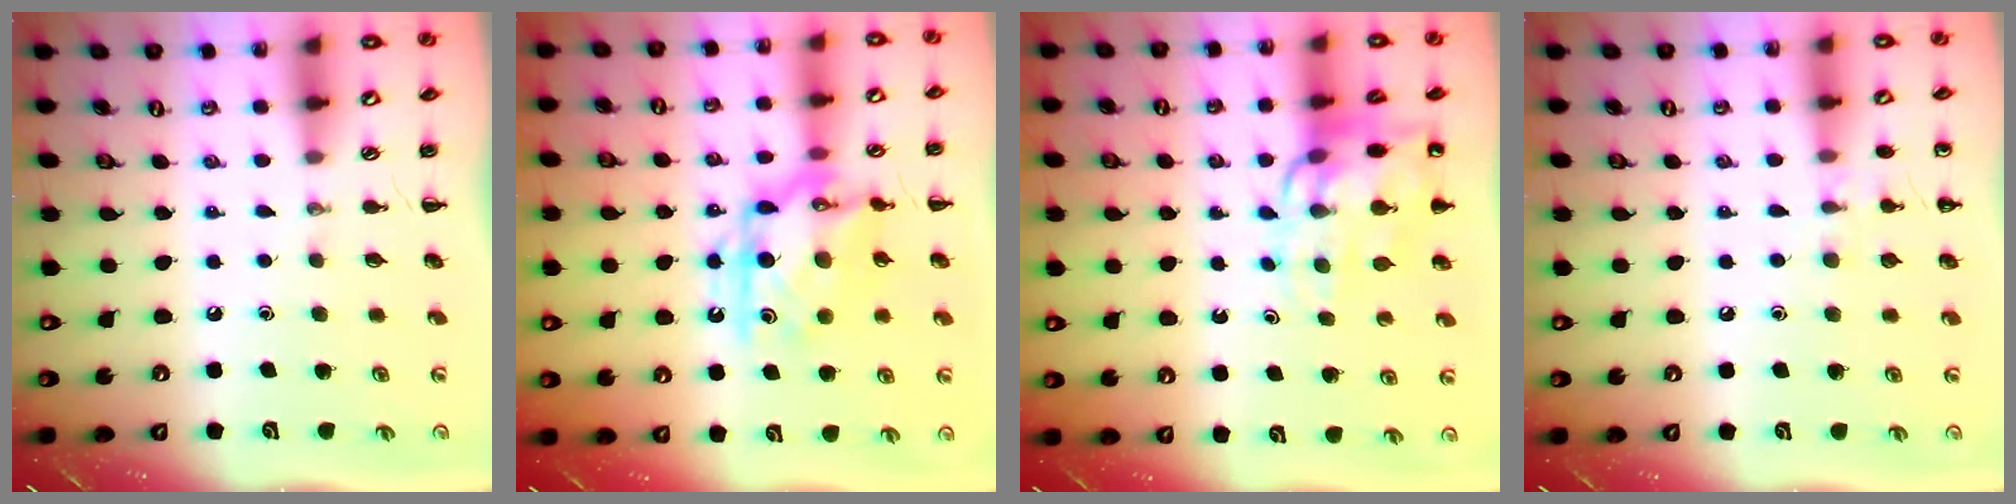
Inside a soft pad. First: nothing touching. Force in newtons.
{"total": 15.3, "press": 15.3, "slide": 0.7}
{"total": 13.3, "press": 13.0, "slide": 2.8}
{"total": 5.7, "press": 5.4, "slide": 1.7}